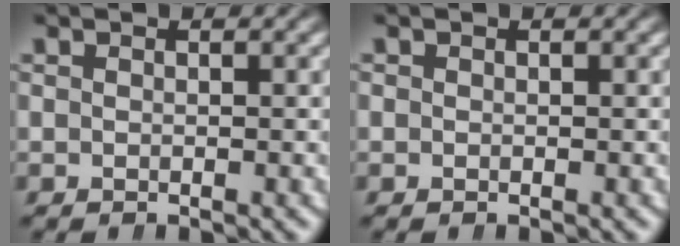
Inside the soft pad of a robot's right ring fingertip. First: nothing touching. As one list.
[{"total": 0.7, "force": [0.0, 0.6, -0.1], "torque": [-0.002, -0.003, -0.001]}]